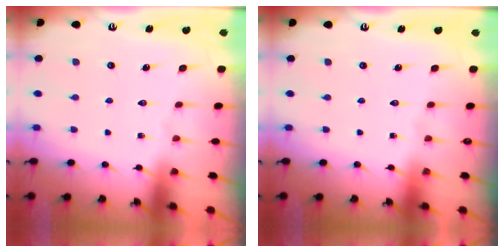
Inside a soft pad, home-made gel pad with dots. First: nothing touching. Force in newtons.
{"total": 0.0}